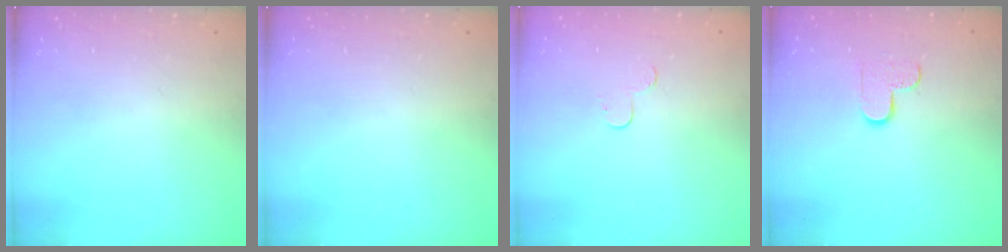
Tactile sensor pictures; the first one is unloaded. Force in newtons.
{"total": 0.0}
{"total": 4.8, "press": 4.8, "slide": 0.5}
{"total": 5.5, "press": 5.5, "slide": 0.5}